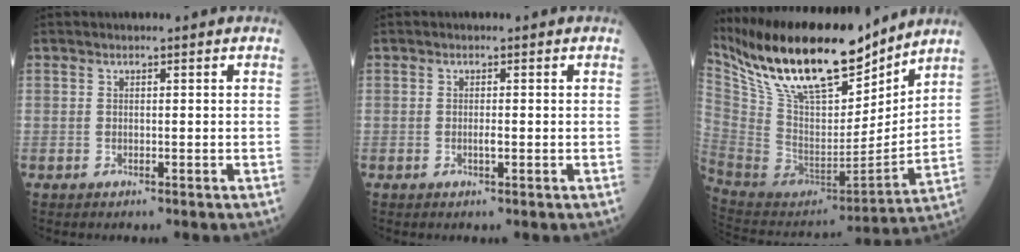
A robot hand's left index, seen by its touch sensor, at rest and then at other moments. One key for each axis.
{"total": 0.9, "fx": -0.3, "fy": 0.2, "fz": 0.8, "tx": -0.017, "ty": -0.002, "tz": -0.007}
{"total": 23.6, "fx": 18.4, "fy": 6.4, "fz": 13.4, "tx": -0.249, "ty": 0.001, "tz": 0.331}